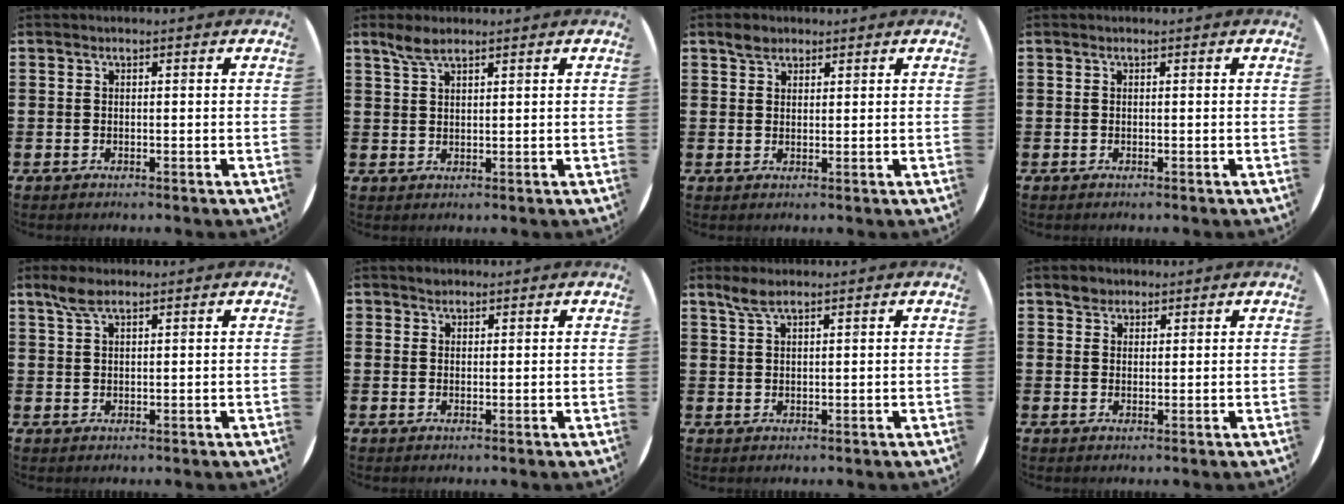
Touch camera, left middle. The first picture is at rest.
{"total": 2.9, "force": [2.3, 0.8, 1.6], "torque": [-0.035, 0.005, 0.042]}
{"total": 2.0, "force": [1.7, 1.1, 0.3], "torque": [0.001, 0.002, 0.031]}
{"total": 0.0}
{"total": 2.9, "force": [2.1, 1.0, 1.7], "torque": [-0.038, 0.006, 0.038]}
{"total": 1.2, "force": [1.1, 0.6, -0.1], "torque": [0.002, 0.003, 0.021]}
{"total": 2.5, "force": [2.0, 0.5, 1.5], "torque": [-0.032, 0.004, 0.036]}
{"total": 2.0, "force": [1.6, 1.1, 0.0], "torque": [0.006, 0.001, 0.031]}